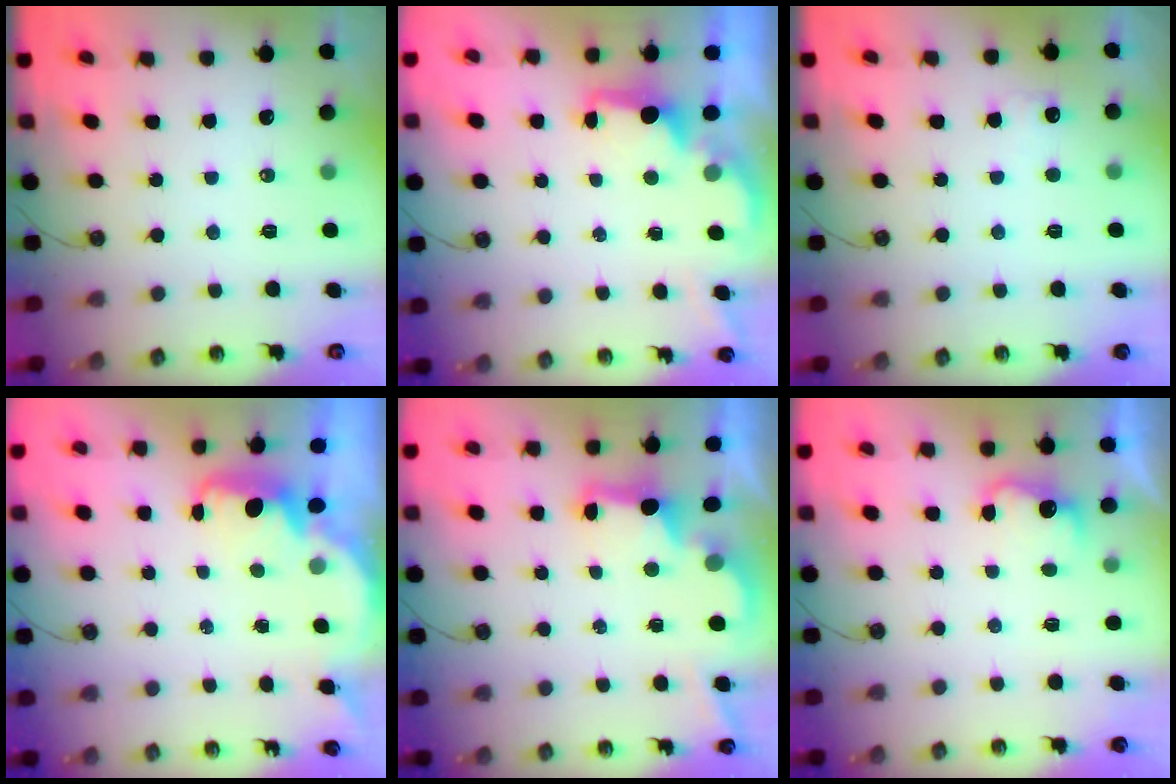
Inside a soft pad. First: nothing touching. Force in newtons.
{"total": 1.8, "press": 1.6, "slide": 0.7}
{"total": 3.9, "press": 3.8, "slide": 1.1}
{"total": 2.3, "press": 2.2, "slide": 0.6}
{"total": 2.8, "press": 2.6, "slide": 0.9}
{"total": 4.9, "press": 4.7, "slide": 1.1}